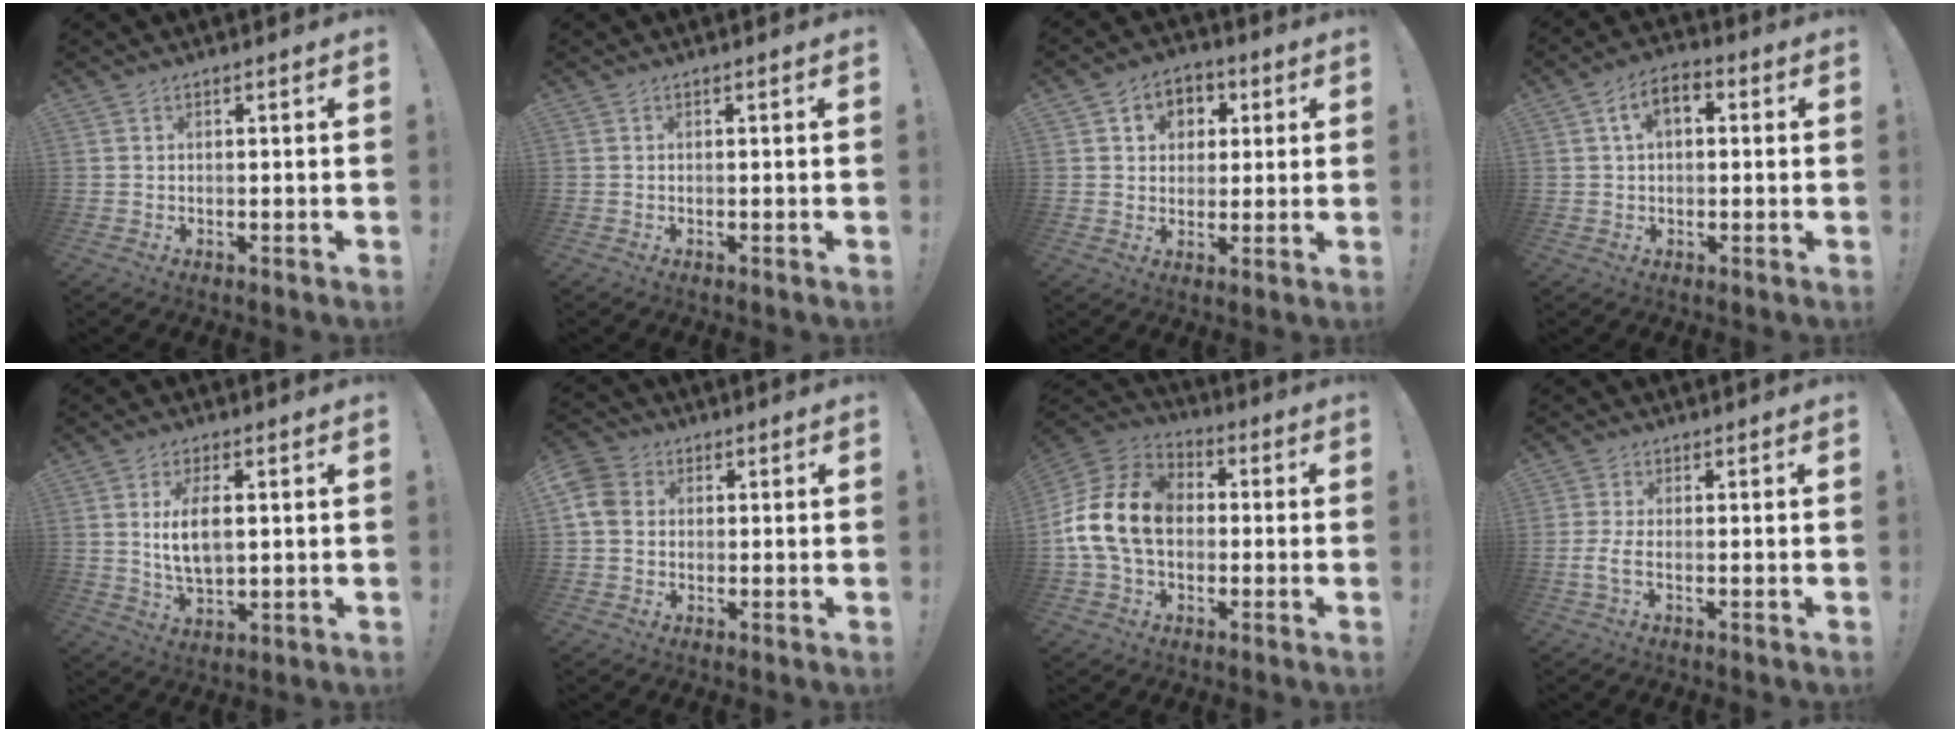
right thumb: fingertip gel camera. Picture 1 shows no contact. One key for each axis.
{"total": 0.0}
{"total": 6.9, "fx": 1.3, "fy": 6.4, "fz": 2.3, "tx": -0.027, "ty": -0.005, "tz": 0.027}
{"total": 6.9, "fx": 1.6, "fy": 4.4, "fz": 5.1, "tx": -0.077, "ty": 0.008, "tz": 0.028}
{"total": 8.6, "fx": 1.3, "fy": 4.2, "fz": 7.4, "tx": -0.125, "ty": -0.010, "tz": 0.016}
{"total": 7.9, "fx": 0.8, "fy": 6.7, "fz": 4.0, "tx": -0.084, "ty": 0.005, "tz": 0.016}
{"total": 18.1, "fx": 0.7, "fy": 13.0, "fz": 12.5, "tx": -0.225, "ty": 0.026, "tz": 0.023}
{"total": 3.5, "fx": -1.0, "fy": 1.2, "fz": 3.2, "tx": -0.066, "ty": -0.003, "tz": -0.017}